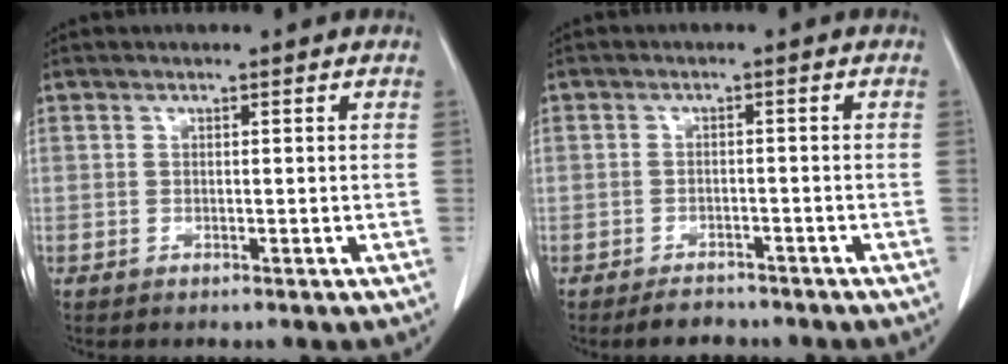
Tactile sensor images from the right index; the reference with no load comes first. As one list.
[{"total": 3.1, "force": [-2.6, 1.6, 0.6], "torque": [-0.013, 0.003, -0.037]}]